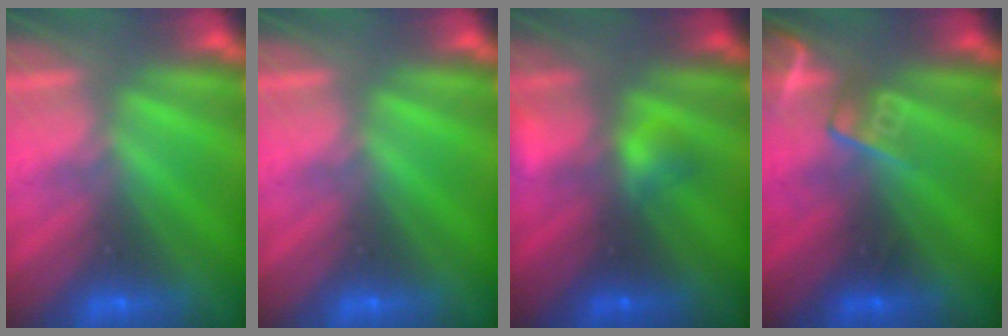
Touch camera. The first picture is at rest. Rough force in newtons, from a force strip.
{"total": 0.0}
{"total": 2.3}
{"total": 2.7}